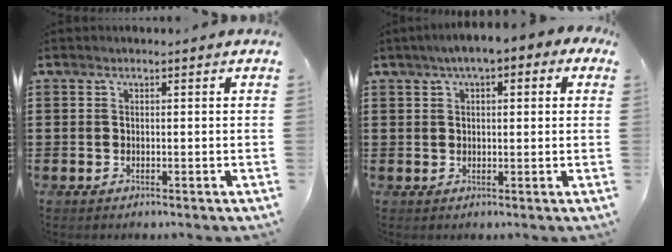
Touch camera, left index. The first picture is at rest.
{"total": 3.6, "force": [2.0, 1.3, 2.7], "torque": [-0.059, 0.007, 0.033]}